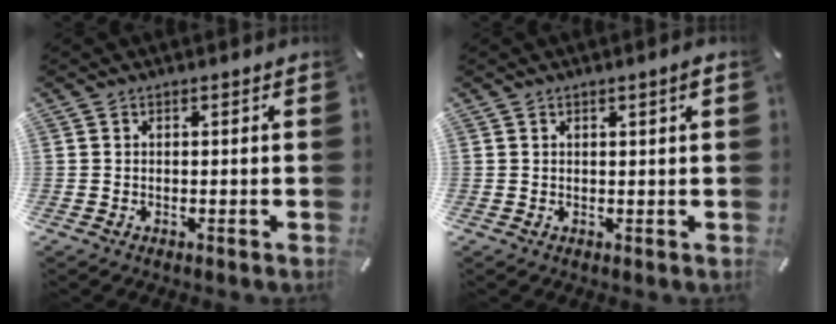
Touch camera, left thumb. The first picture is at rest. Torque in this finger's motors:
{"motor_torque": [-0.18, -0.31, 0.06, 0.17, 0.00]}